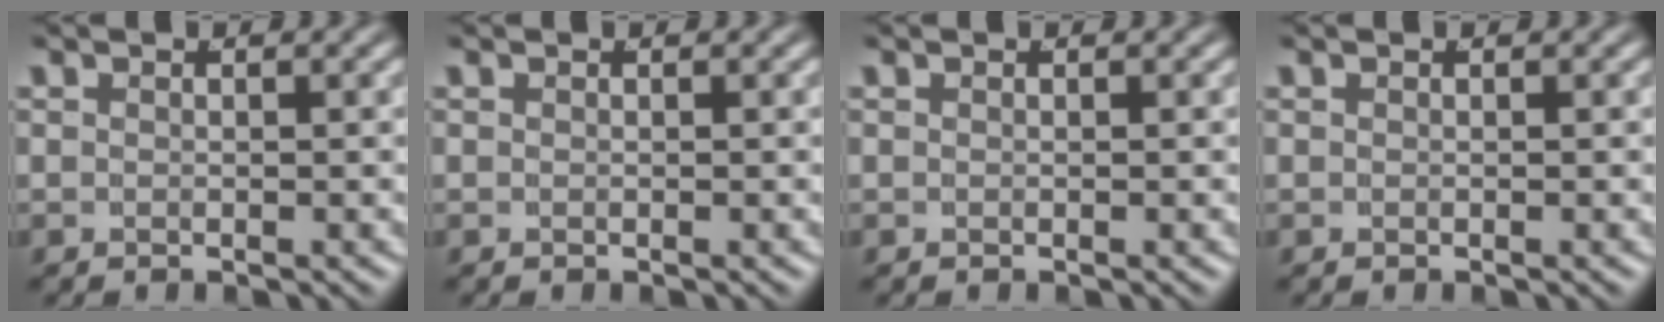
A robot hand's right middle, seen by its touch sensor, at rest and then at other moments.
{"total": 0.0}
{"total": 0.0}
{"total": 0.0}